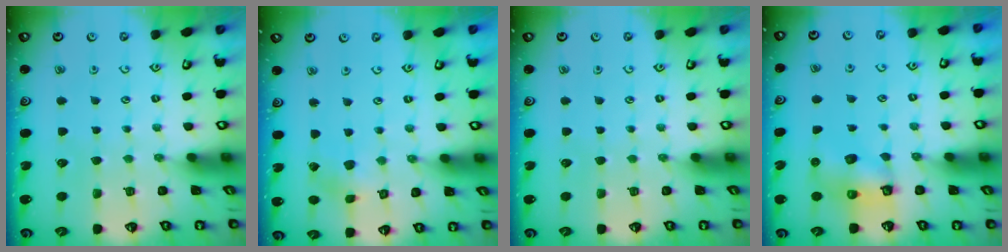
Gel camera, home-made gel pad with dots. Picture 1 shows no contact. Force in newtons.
{"total": 1.9, "press": 1.9, "slide": 0.1}
{"total": 0.0}
{"total": 6.6, "press": 6.6, "slide": 0.6}